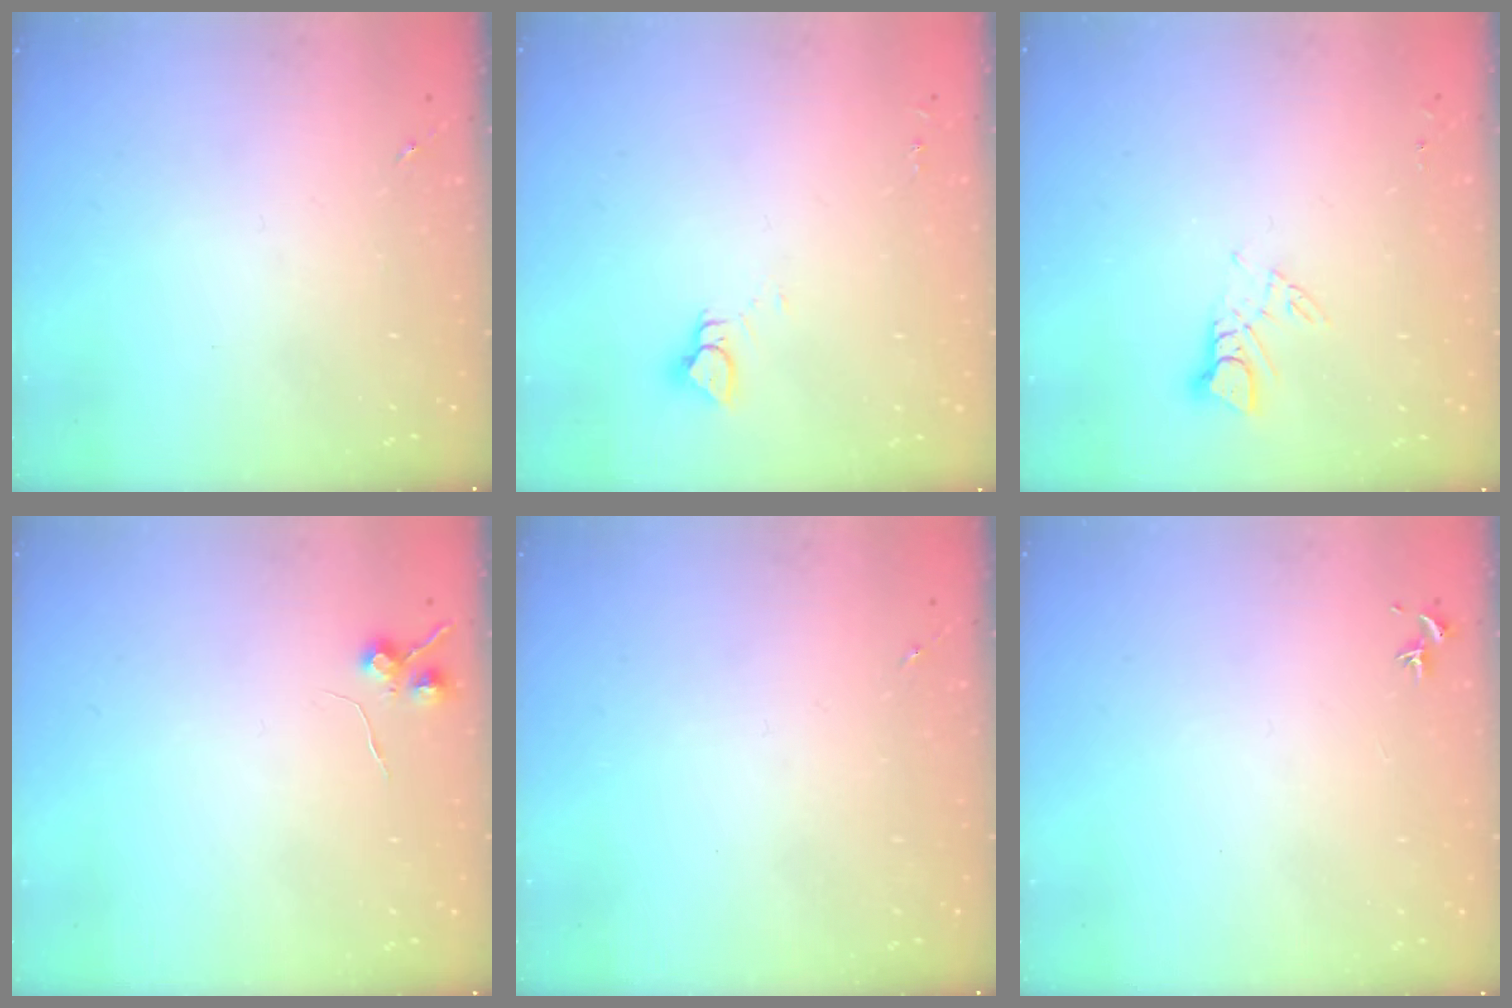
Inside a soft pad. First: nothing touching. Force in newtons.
{"total": 4.0, "press": 4.0, "slide": 0.4}
{"total": 3.9, "press": 3.9, "slide": 0.2}
{"total": 6.1, "press": 6.1, "slide": 0.8}
{"total": 0.0}
{"total": 0.0}